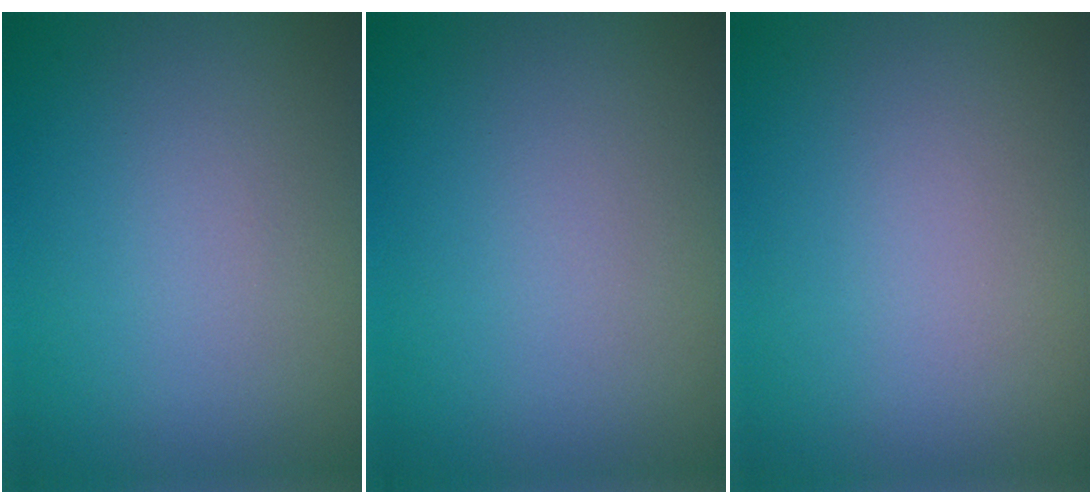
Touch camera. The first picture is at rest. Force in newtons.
{"total": 0.0}
{"total": 0.0}